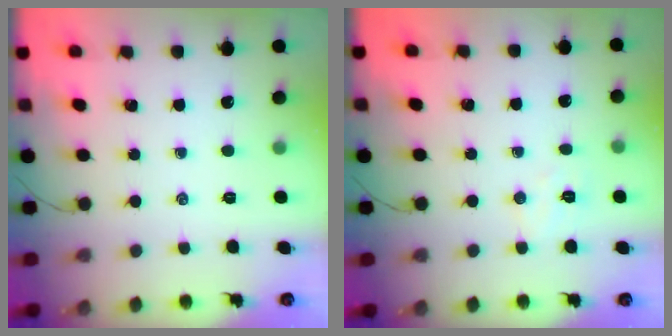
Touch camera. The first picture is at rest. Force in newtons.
{"total": 3.9, "press": 3.8, "slide": 0.8}